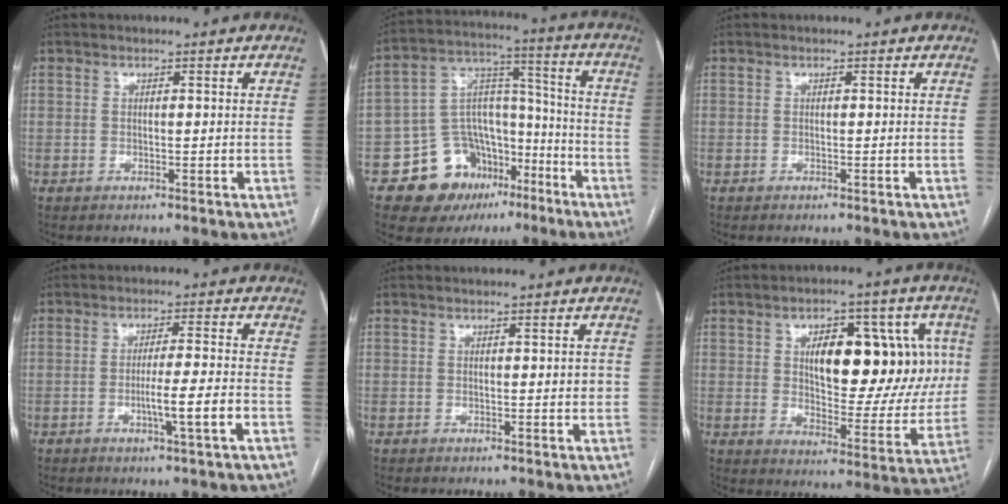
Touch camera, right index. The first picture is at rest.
{"total": 14.4, "force": [-7.9, 10.3, 6.1], "torque": [-0.094, 0.066, -0.116]}
{"total": 0.0}
{"total": 6.1, "force": [-2.1, -0.6, 5.7], "torque": [-0.093, -0.009, -0.035]}
{"total": 1.3, "force": [0.1, 0.4, 1.2], "torque": [-0.013, 0.001, 0.001]}
{"total": 17.2, "force": [4.0, 7.6, 14.9], "torque": [-0.192, 0.020, 0.066]}